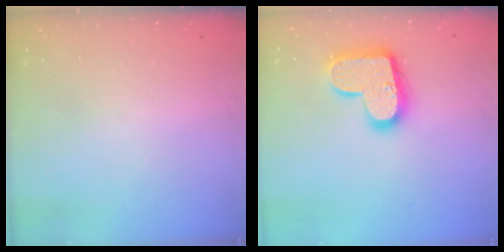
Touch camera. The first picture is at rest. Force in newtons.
{"total": 17.1, "press": 17.1, "slide": 1.0}